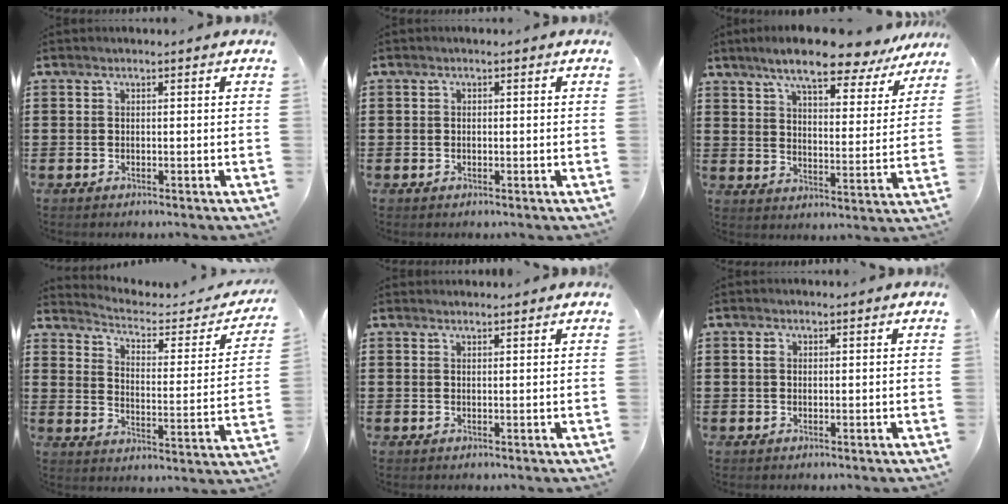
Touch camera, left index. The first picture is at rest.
{"total": 0.8, "force": [-0.1, 0.7, 0.3], "torque": [-0.009, 0.003, -0.003]}
{"total": 9.3, "force": [7.9, 1.2, 4.7], "torque": [-0.104, -0.034, 0.134]}
{"total": 2.9, "force": [2.5, 0.9, 1.3], "torque": [-0.043, -0.019, 0.032]}
{"total": 0.9, "force": [0.9, 0.1, 0.0], "torque": [-0.002, 0.000, 0.018]}
{"total": 0.9, "force": [0.1, 0.8, 0.4], "torque": [-0.011, 0.006, 0.002]}